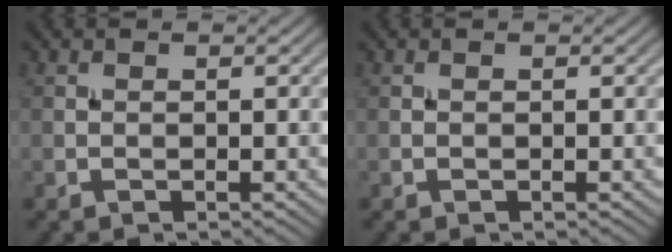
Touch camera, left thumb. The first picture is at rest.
{"total": 0.0}